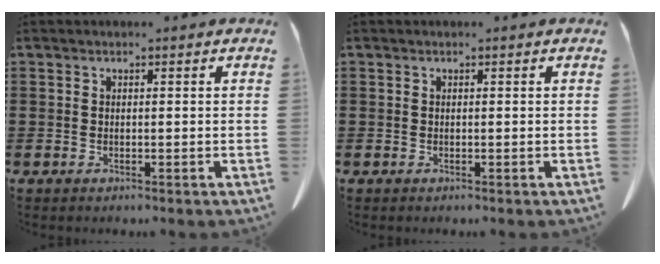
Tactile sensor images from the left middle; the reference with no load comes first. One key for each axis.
{"total": 0.0}